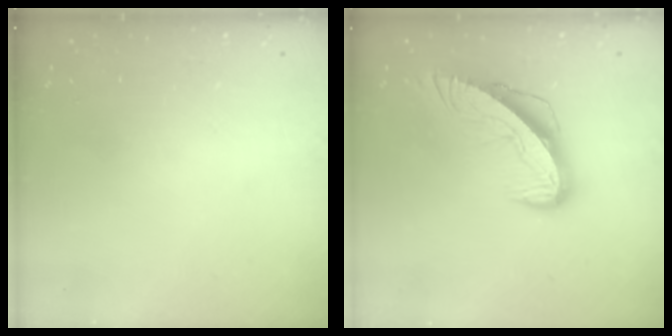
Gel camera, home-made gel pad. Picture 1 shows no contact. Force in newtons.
{"total": 11.1, "press": 11.0, "slide": 1.0}